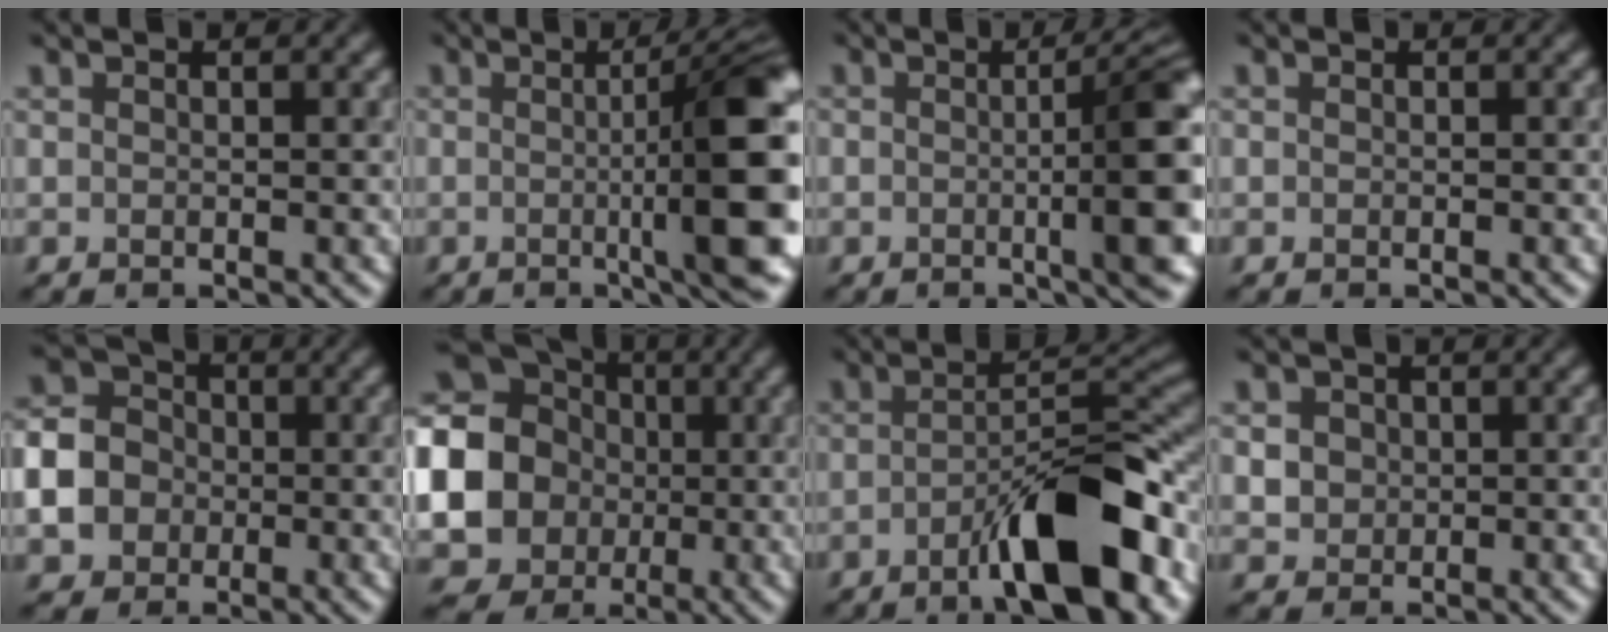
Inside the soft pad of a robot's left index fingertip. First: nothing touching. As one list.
[{"total": 12.4, "force": [-0.6, 2.9, 12.0], "torque": [-0.121, 0.003, -0.006]}, {"total": 9.0, "force": [-1.0, 2.2, 8.6], "torque": [-0.090, 0.003, -0.013]}, {"total": 0.0}, {"total": 6.8, "force": [-1.7, 6.0, 2.7], "torque": [-0.060, -0.009, -0.049]}, {"total": 19.9, "force": [-0.8, 18.8, 6.5], "torque": [-0.193, 0.000, -0.061]}, {"total": 10.2, "force": [-5.1, 2.6, 8.4], "torque": [-0.115, 0.015, -0.085]}, {"total": 2.5, "force": [0.3, 2.3, 0.9], "torque": [-0.009, 0.008, 0.000]}]